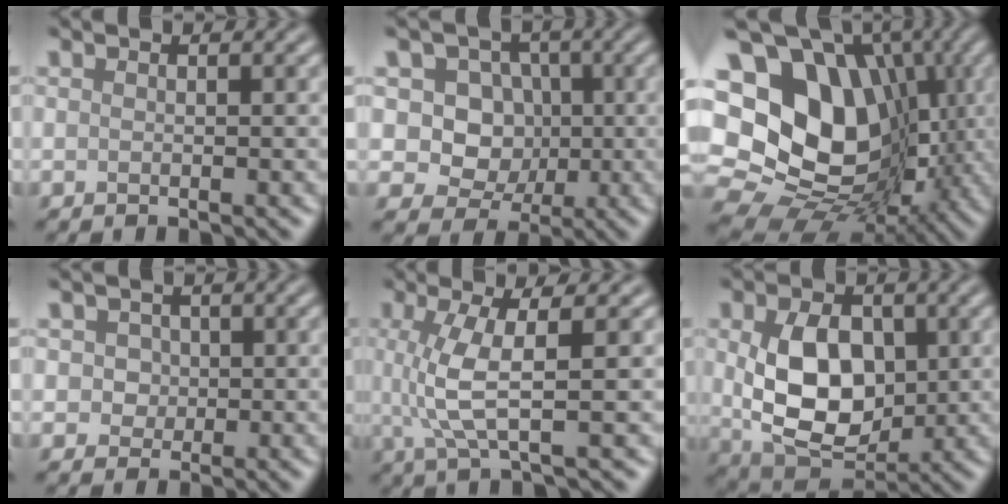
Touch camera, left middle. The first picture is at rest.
{"total": 7.2, "force": [1.6, 6.3, 3.1], "torque": [-0.036, 0.018, 0.012]}
{"total": 19.5, "force": [2.9, 14.9, 12.2], "torque": [-0.220, 0.023, 0.062]}
{"total": 2.4, "force": [0.7, 2.0, 1.0], "torque": [-0.009, 0.012, 0.006]}
{"total": 4.8, "force": [0.5, 1.1, 4.6], "torque": [-0.104, 0.002, 0.011]}
{"total": 9.2, "force": [0.5, 6.2, 6.7], "torque": [-0.141, -0.012, 0.018]}